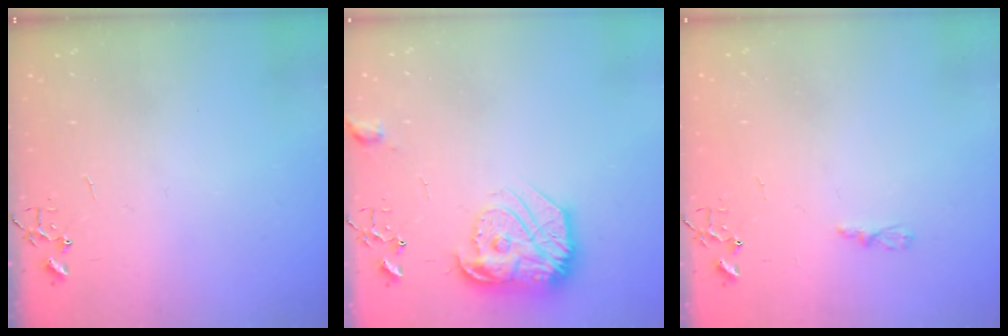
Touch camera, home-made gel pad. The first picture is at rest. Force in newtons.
{"total": 17.9, "press": 17.9, "slide": 1.2}
{"total": 3.2, "press": 3.1, "slide": 0.4}